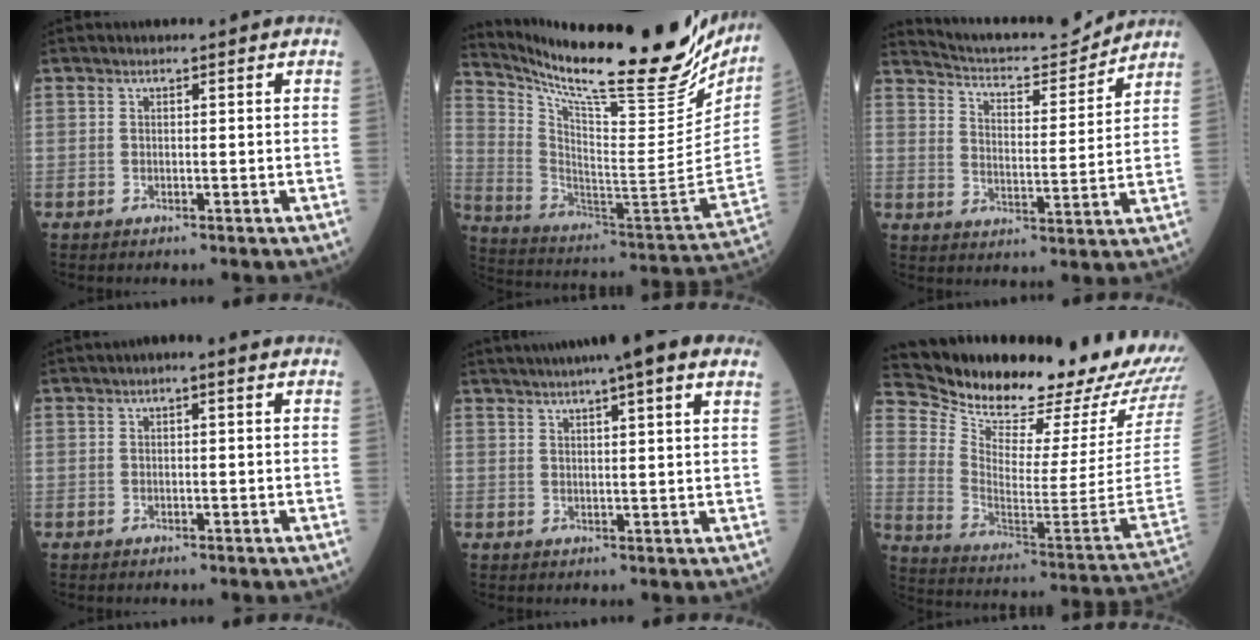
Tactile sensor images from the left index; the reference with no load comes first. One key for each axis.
{"total": 28.6, "fx": 24.1, "fy": 4.0, "fz": 14.9, "tx": -0.257, "ty": -0.079, "tz": 0.349}
{"total": 12.1, "fx": 11.9, "fy": 0.7, "fz": 2.0, "tx": -0.038, "ty": -0.010, "tz": 0.177}
{"total": 1.5, "fx": 0.2, "fy": 0.3, "fz": 1.4, "tx": -0.018, "ty": 0.003, "tz": -0.004}
{"total": 11.9, "fx": 8.5, "fy": 0.9, "fz": 8.2, "tx": -0.130, "ty": 0.030, "tz": 0.107}
{"total": 29.0, "fx": 26.0, "fy": 3.3, "fz": 12.6, "tx": -0.223, "ty": -0.113, "tz": 0.353}